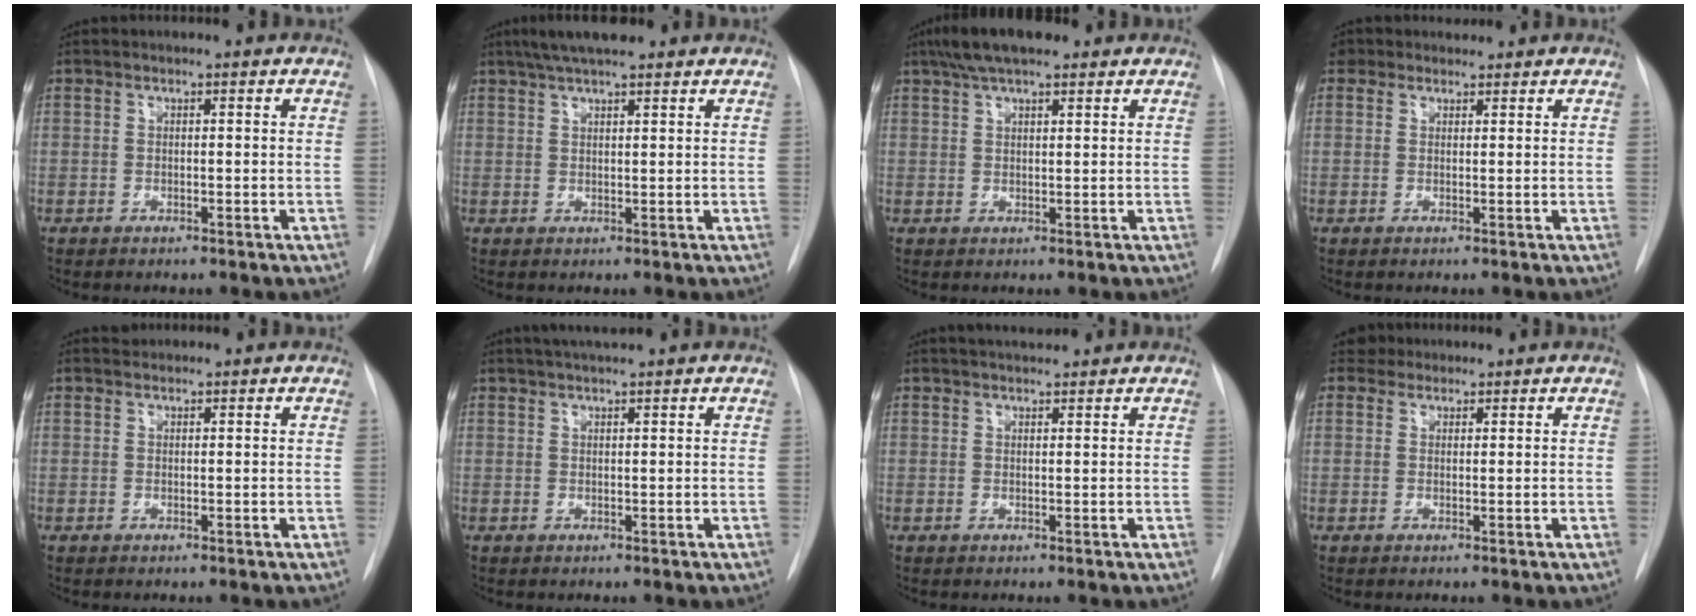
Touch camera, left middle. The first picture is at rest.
{"total": 6.6, "force": [5.3, 1.1, 3.9], "torque": [-0.065, 0.025, 0.088]}
{"total": 7.4, "force": [5.5, 2.1, 4.5], "torque": [-0.082, 0.026, 0.094]}
{"total": 2.6, "force": [1.9, 1.7, 0.1], "torque": [0.000, 0.021, 0.029]}
{"total": 0.7, "force": [0.6, 0.1, -0.2], "torque": [-0.004, 0.007, 0.011]}
{"total": 3.3, "force": [2.8, -0.2, 1.7], "torque": [-0.023, 0.019, 0.048]}
{"total": 3.2, "force": [2.9, 0.6, 1.1], "torque": [-0.015, 0.021, 0.046]}
{"total": 2.0, "force": [1.7, 1.0, -0.4], "torque": [0.009, 0.010, 0.024]}